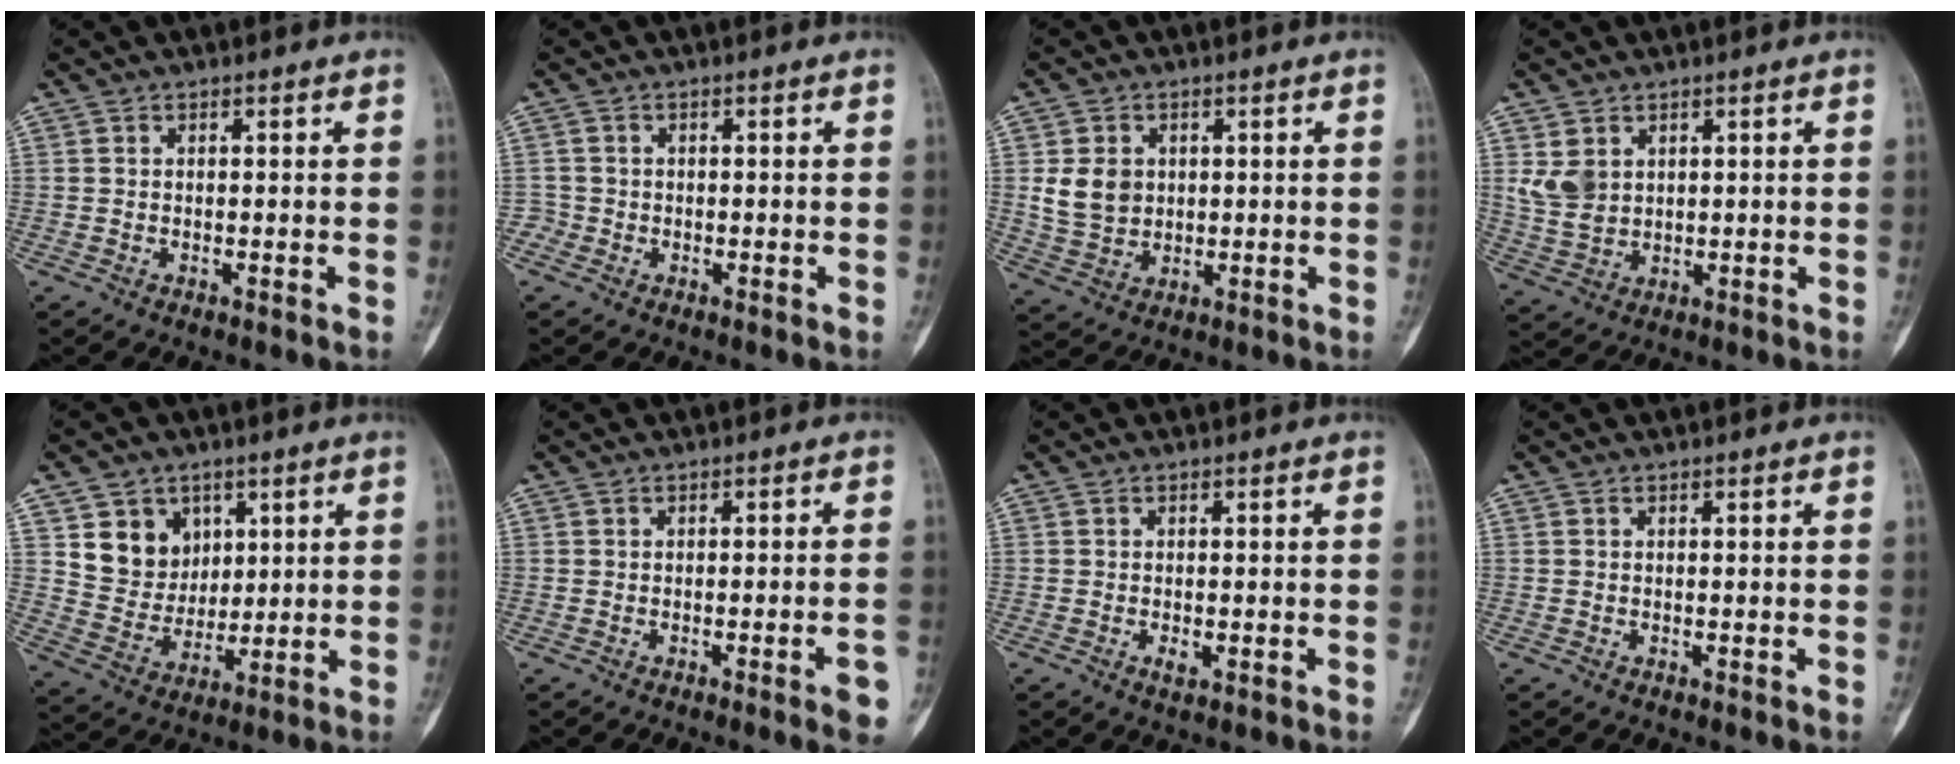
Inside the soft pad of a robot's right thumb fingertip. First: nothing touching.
{"total": 1.7, "force": [-0.7, 1.5, -0.2], "torque": [0.016, 0.008, -0.018]}
{"total": 7.3, "force": [1.3, 5.9, 4.0], "torque": [-0.056, -0.006, 0.034]}
{"total": 6.1, "force": [2.1, 4.6, 3.4], "torque": [-0.057, -0.009, 0.057]}
{"total": 10.1, "force": [4.4, 8.5, 3.1], "torque": [-0.017, -0.025, 0.090]}
{"total": 4.4, "force": [-2.0, 0.5, 3.9], "torque": [-0.046, 0.007, -0.026]}
{"total": 1.5, "force": [-0.5, 0.8, 1.2], "torque": [-0.017, -0.001, -0.005]}
{"total": 0.0}